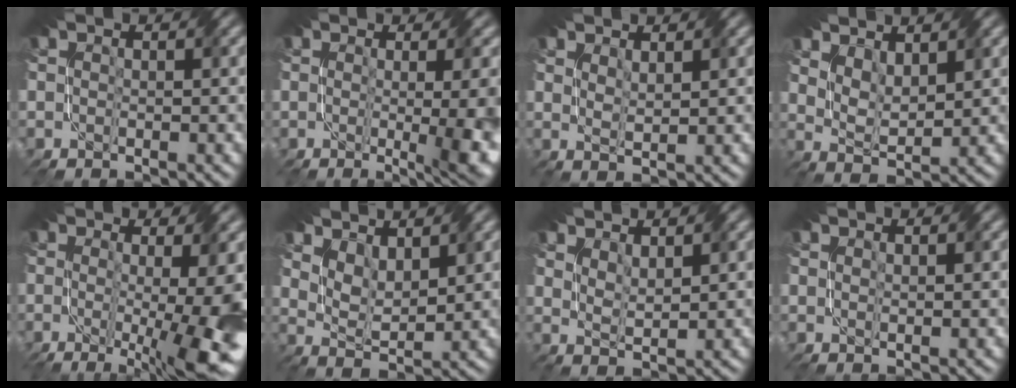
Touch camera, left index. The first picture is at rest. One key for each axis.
{"total": 8.2, "fx": -0.8, "fy": 2.9, "fz": 7.6, "tx": -0.051, "ty": -0.004, "tz": -0.012}
{"total": 1.7, "fx": 1.5, "fy": 0.4, "fz": 0.7, "tx": -0.017, "ty": -0.002, "tz": 0.033}
{"total": 4.0, "fx": 3.1, "fy": 1.5, "fz": 1.9, "tx": -0.048, "ty": 0.000, "tz": 0.059}
{"total": 10.5, "fx": -1.4, "fy": 3.0, "fz": 10.0, "tx": -0.123, "ty": -0.009, "tz": -0.013}
{"total": 4.1, "fx": 3.1, "fy": 1.8, "fz": 2.0, "tx": -0.050, "ty": 0.000, "tz": 0.055}
{"total": 2.4, "fx": 2.2, "fy": 0.6, "fz": 0.9, "tx": -0.027, "ty": -0.001, "tz": 0.045}
{"total": 0.7, "fx": 0.7, "fy": 0.1, "fz": 0.1, "tx": -0.005, "ty": -0.002, "tz": 0.014}